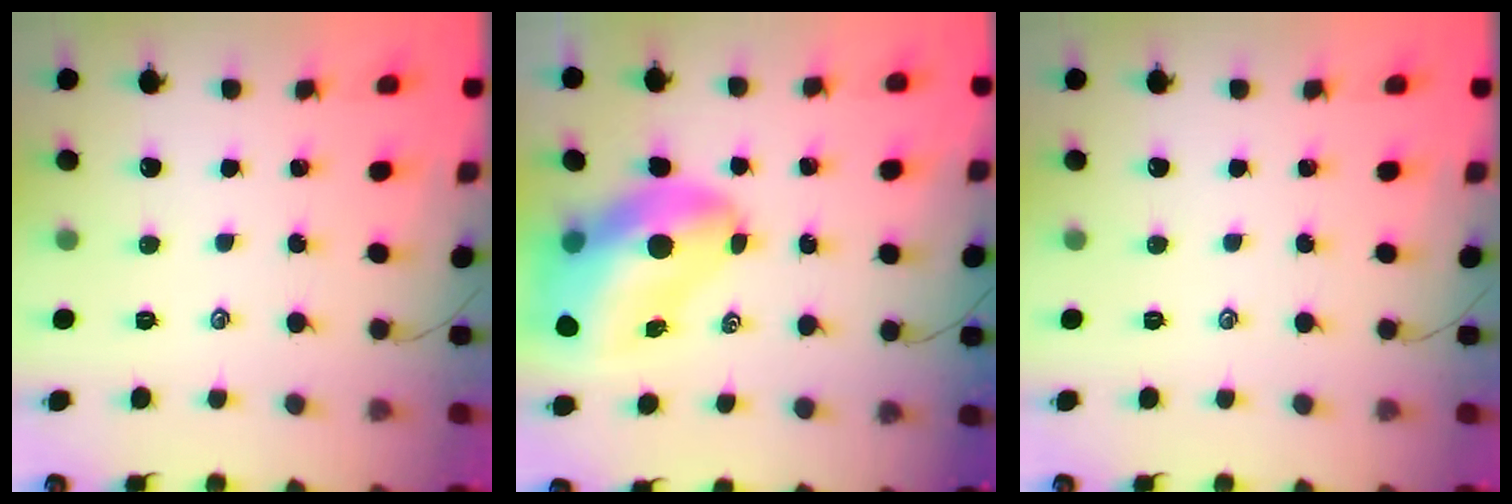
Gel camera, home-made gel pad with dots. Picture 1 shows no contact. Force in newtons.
{"total": 15.6, "press": 15.0, "slide": 4.5}
{"total": 0.0}